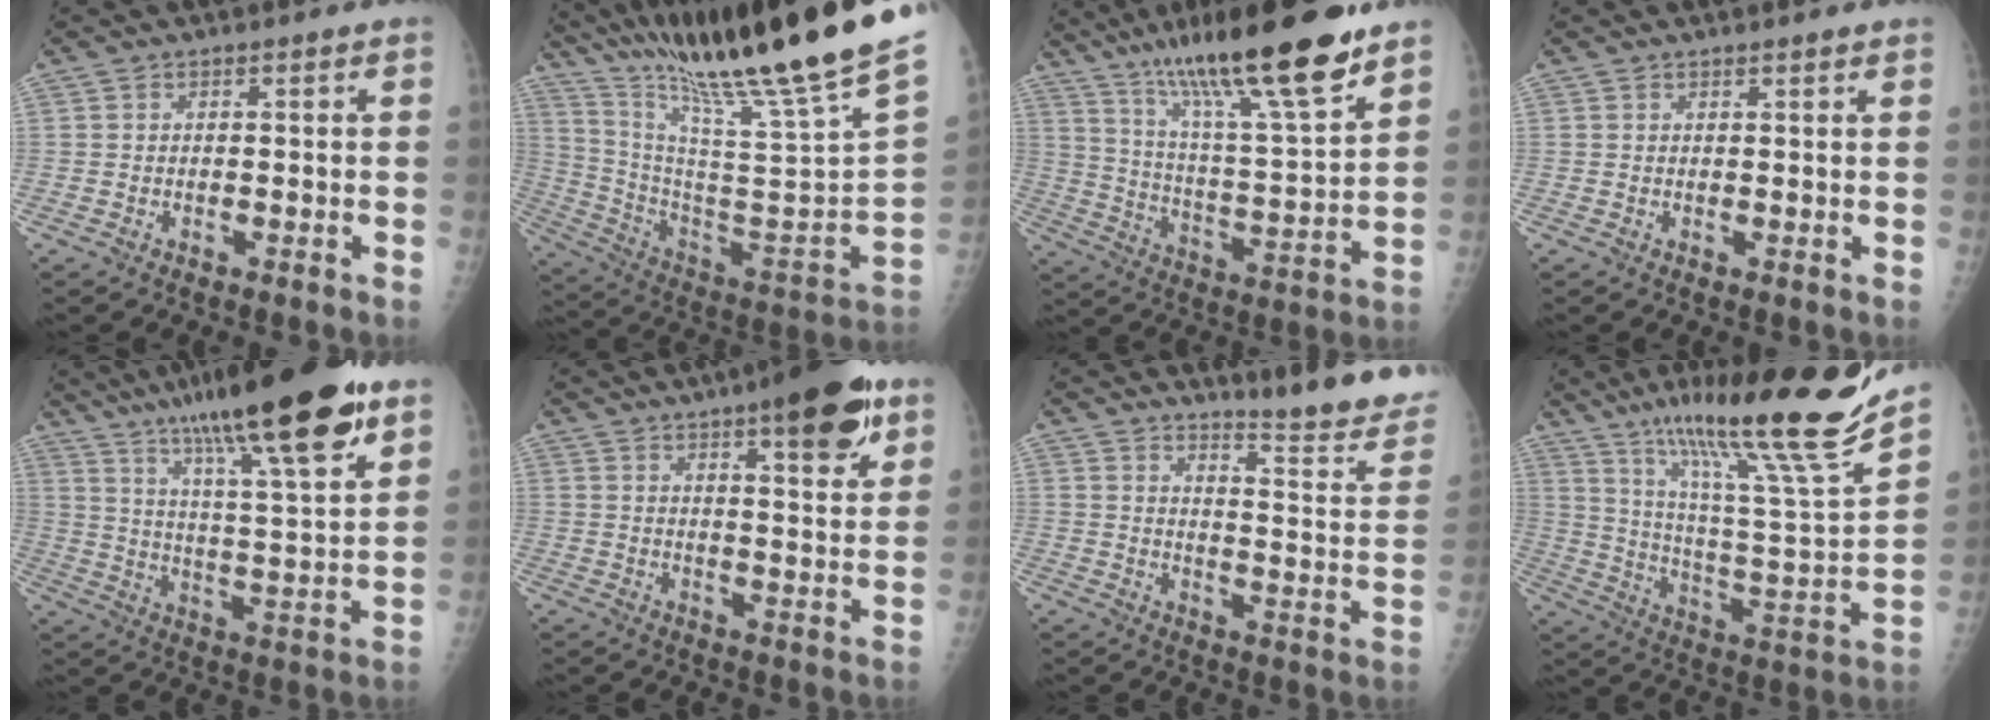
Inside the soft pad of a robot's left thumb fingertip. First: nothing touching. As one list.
[{"total": 36.8, "force": [27.7, 1.8, 24.1], "torque": [-0.365, -0.136, 0.427]}, {"total": 23.3, "force": [16.1, 3.4, 16.6], "torque": [-0.267, -0.061, 0.274]}, {"total": 1.9, "force": [1.7, 0.0, 0.9], "torque": [-0.004, -0.001, 0.024]}, {"total": 24.3, "force": [15.5, 3.9, 18.4], "torque": [-0.291, -0.042, 0.251]}, {"total": 14.5, "force": [8.7, 3.7, 11.0], "torque": [-0.129, -0.035, 0.119]}, {"total": 16.2, "force": [14.4, 1.1, 7.2], "torque": [-0.080, -0.144, 0.185]}, {"total": 25.6, "force": [19.2, 1.1, 17.0], "torque": [-0.252, -0.089, 0.317]}]